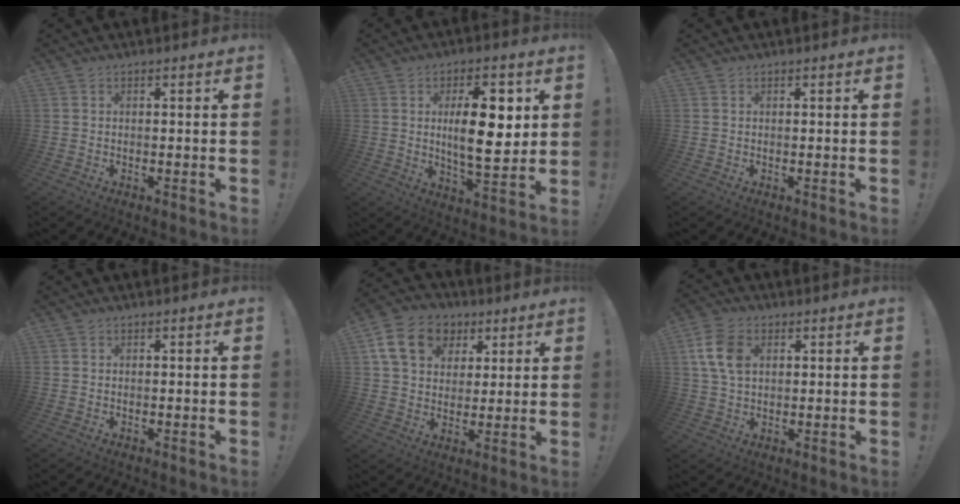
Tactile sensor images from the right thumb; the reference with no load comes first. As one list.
[{"total": 15.2, "force": [2.6, 6.1, 13.7], "torque": [-0.205, -0.010, 0.035]}, {"total": 0.0}, {"total": 0.0}, {"total": 15.3, "force": [5.9, 12.0, 7.5], "torque": [-0.106, -0.016, 0.119]}, {"total": 10.4, "force": [2.9, 7.1, 7.0], "torque": [-0.139, 0.006, 0.057]}]